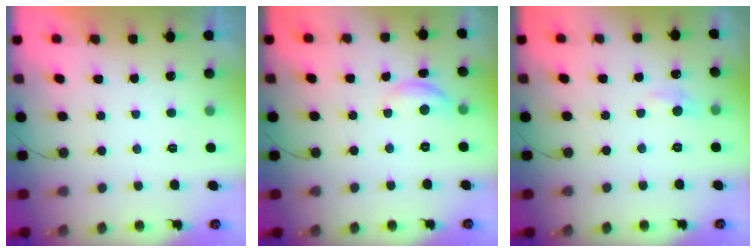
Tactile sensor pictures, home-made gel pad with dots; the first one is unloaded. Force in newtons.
{"total": 7.8, "press": 7.8, "slide": 0.5}
{"total": 5.6, "press": 5.5, "slide": 0.8}